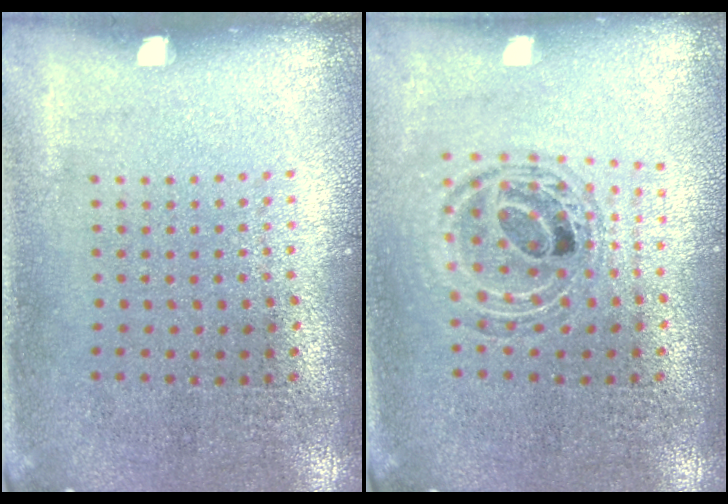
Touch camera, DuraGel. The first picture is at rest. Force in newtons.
{"total": 0.9, "press": 0.9, "slide": 0.2}